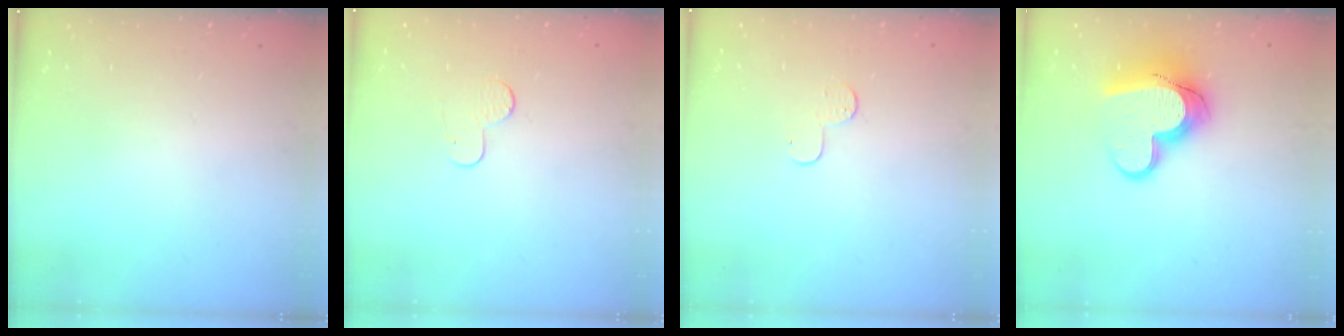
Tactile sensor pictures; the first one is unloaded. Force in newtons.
{"total": 4.9, "press": 4.8, "slide": 0.5}
{"total": 4.3, "press": 4.3, "slide": 0.4}
{"total": 14.5, "press": 14.5, "slide": 1.2}